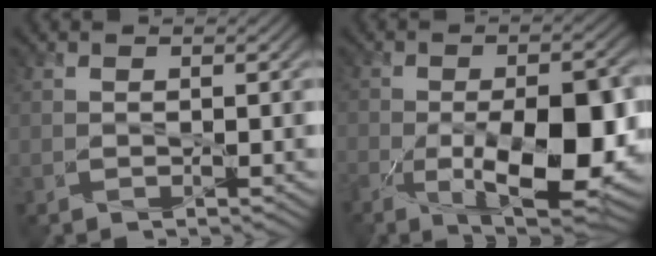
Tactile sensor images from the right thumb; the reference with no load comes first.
{"total": 14.7, "force": [-4.1, 6.2, 12.7], "torque": [-0.204, -0.022, -0.062]}